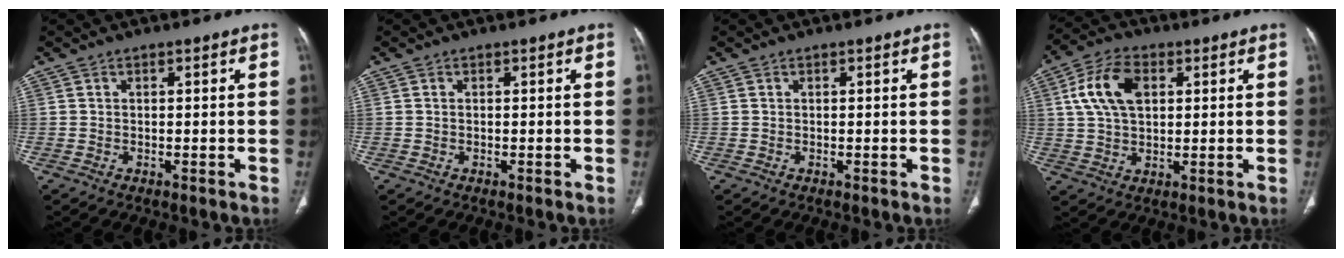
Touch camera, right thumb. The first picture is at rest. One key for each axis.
{"total": 0.0}
{"total": 0.0}
{"total": 10.7, "fx": 3.0, "fy": 6.6, "fz": 7.9, "tx": -0.146, "ty": 0.008, "tz": 0.051}